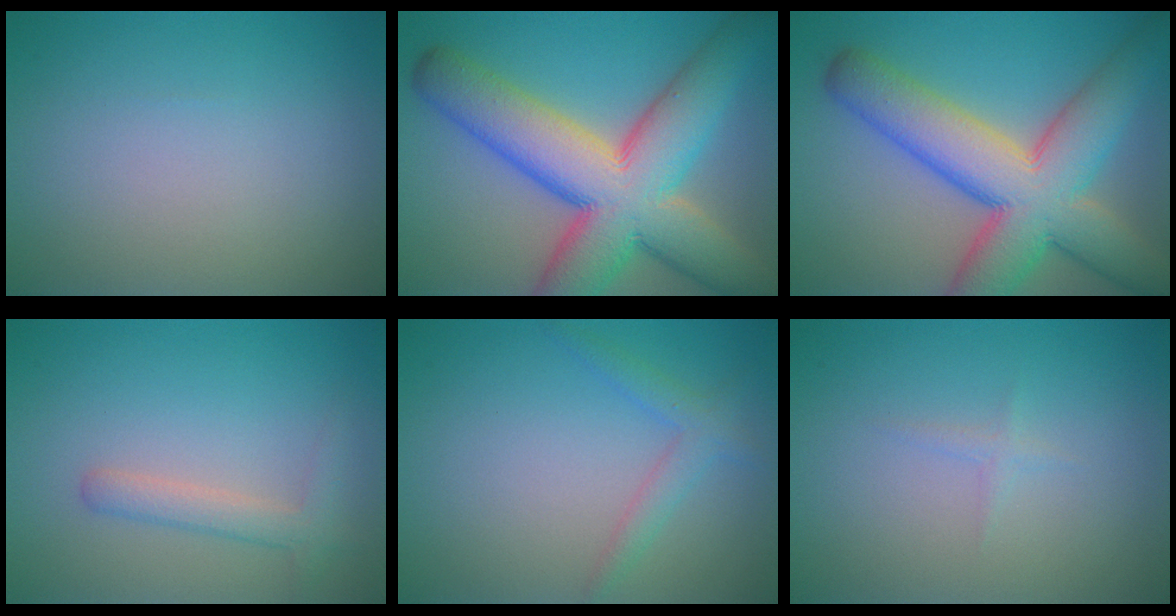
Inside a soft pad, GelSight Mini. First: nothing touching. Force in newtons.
{"total": 13.8, "press": 13.8, "slide": 0.8}
{"total": 11.6, "press": 11.6, "slide": 0.7}
{"total": 2.2, "press": 2.2, "slide": 0.2}
{"total": 2.0, "press": 2.0, "slide": 0.1}
{"total": 0.7, "press": 0.7, "slide": 0.1}